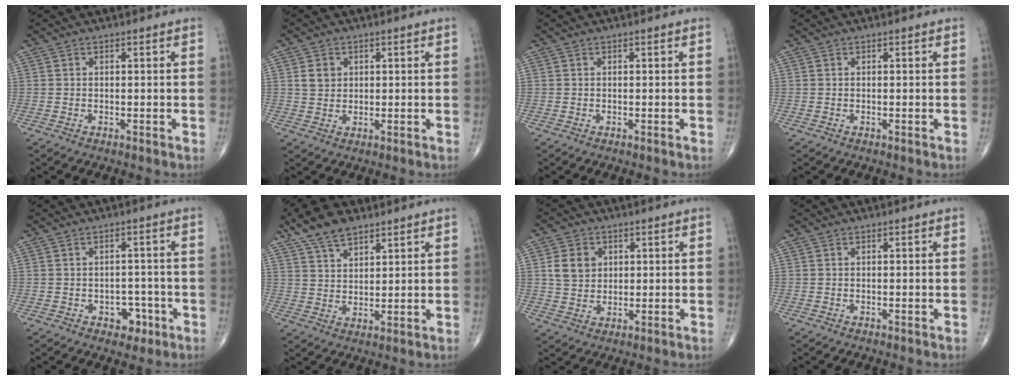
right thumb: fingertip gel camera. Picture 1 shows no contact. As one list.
[{"total": 3.3, "force": [1.0, 2.8, 1.5], "torque": [-0.014, -0.002, 0.020]}, {"total": 0.0}, {"total": 0.0}, {"total": 4.2, "force": [-1.8, 3.1, 2.1], "torque": [-0.001, 0.016, -0.021]}, {"total": 9.3, "force": [6.5, 4.3, 5.1], "torque": [-0.083, -0.019, 0.124]}, {"total": 6.1, "force": [1.6, 5.0, 3.1], "torque": [-0.038, -0.007, 0.031]}, {"total": 0.0}]